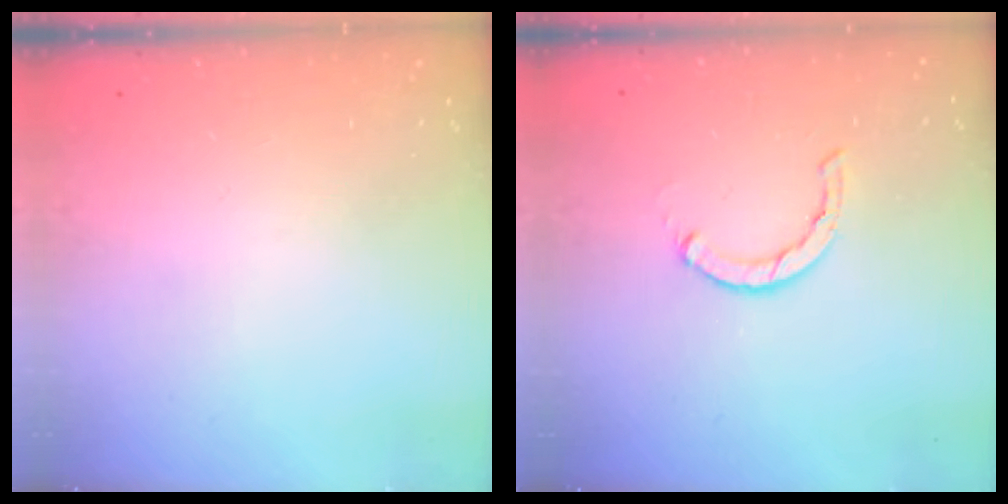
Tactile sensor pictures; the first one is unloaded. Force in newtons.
{"total": 1.2, "press": 1.2, "slide": 0.2}